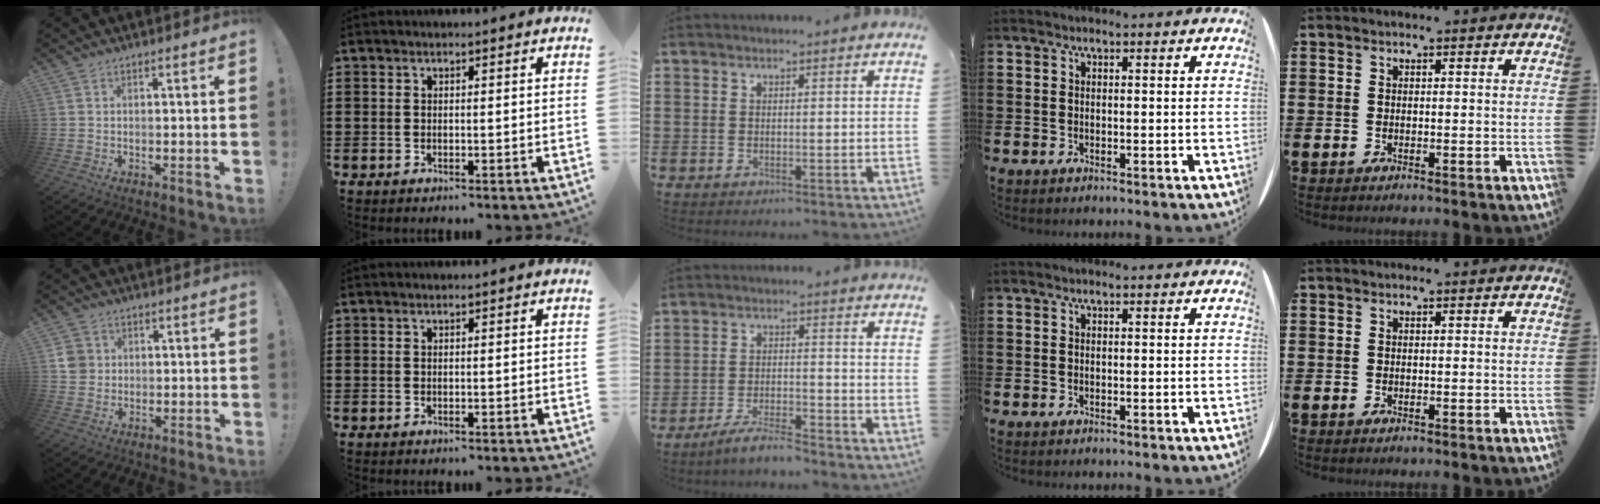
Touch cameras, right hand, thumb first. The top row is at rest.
{"thumb": {"total": 4.9, "force": [0.7, 4.6, 1.4], "torque": [-0.018, 0.002, 0.014]}, "middle": {"total": 4.4, "force": [-4.1, 0.2, 1.6], "torque": [-0.033, 0.000, -0.081]}}